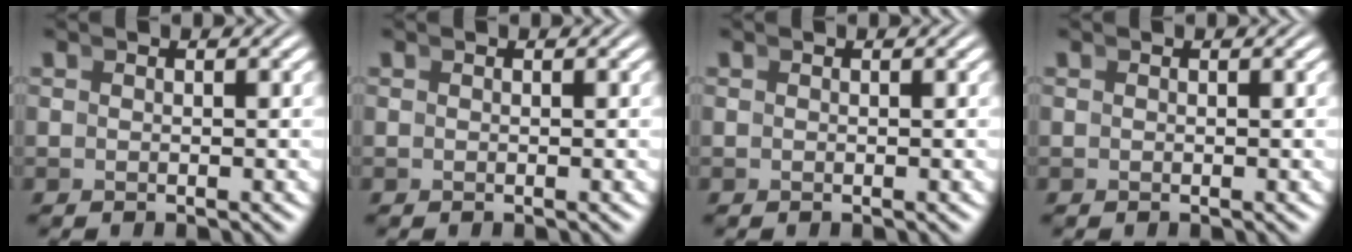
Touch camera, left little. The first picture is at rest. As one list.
[{"total": 0.0}, {"total": 0.0}, {"total": 0.0}]